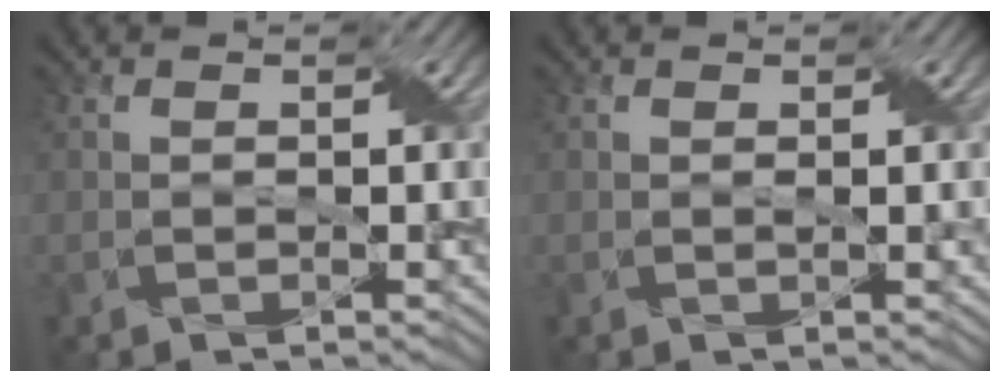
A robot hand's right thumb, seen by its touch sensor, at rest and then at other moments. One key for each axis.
{"total": 0.6, "fx": 0.3, "fy": 0.0, "fz": 0.5, "tx": -0.009, "ty": 0.001, "tz": 0.003}